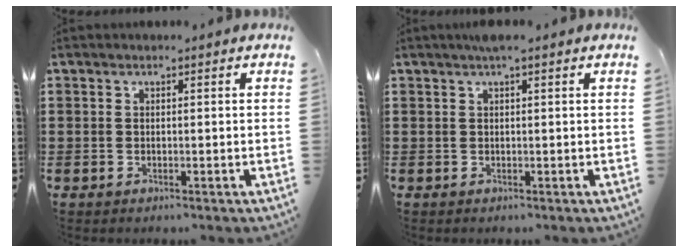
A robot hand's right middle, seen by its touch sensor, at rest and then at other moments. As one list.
[{"total": 1.1, "force": [0.6, 0.0, 0.9], "torque": [-0.020, 0.001, 0.011]}]